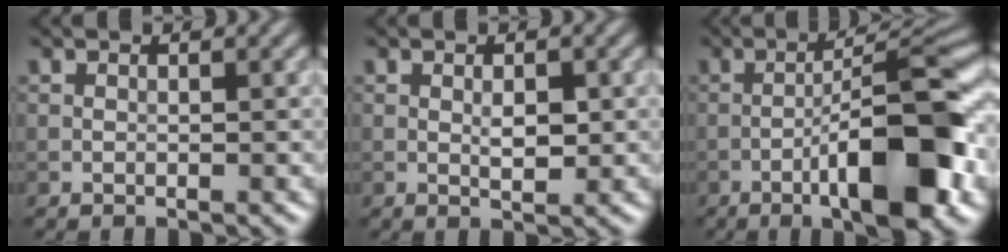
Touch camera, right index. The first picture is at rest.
{"total": 1.8, "force": [0.1, 0.7, 1.6], "torque": [-0.027, -0.002, 0.004]}
{"total": 11.1, "force": [-4.2, 2.5, 10.0], "torque": [-0.141, 0.020, -0.068]}